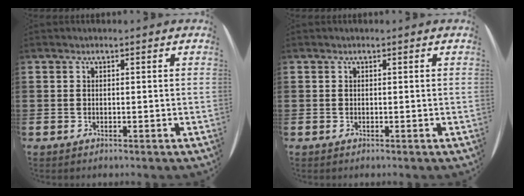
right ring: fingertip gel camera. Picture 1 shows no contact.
{"total": 0.0}